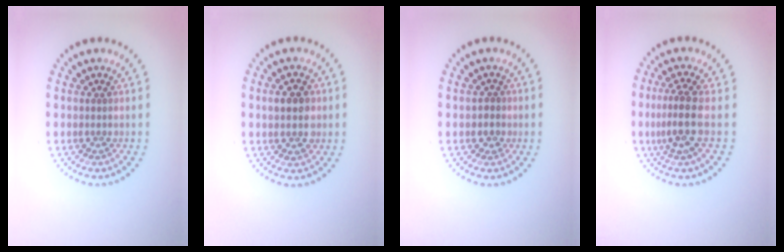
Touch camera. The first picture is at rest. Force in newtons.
{"total": 3.0, "press": 3.0, "slide": 0.3}
{"total": 1.0, "press": 0.8, "slide": 0.5}
{"total": 3.2, "press": 2.8, "slide": 1.4}